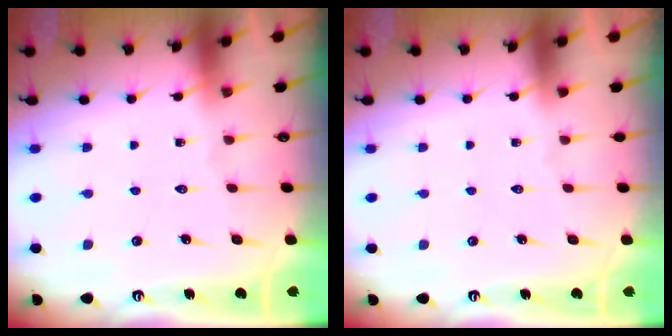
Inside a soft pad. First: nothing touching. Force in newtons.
{"total": 0.0}